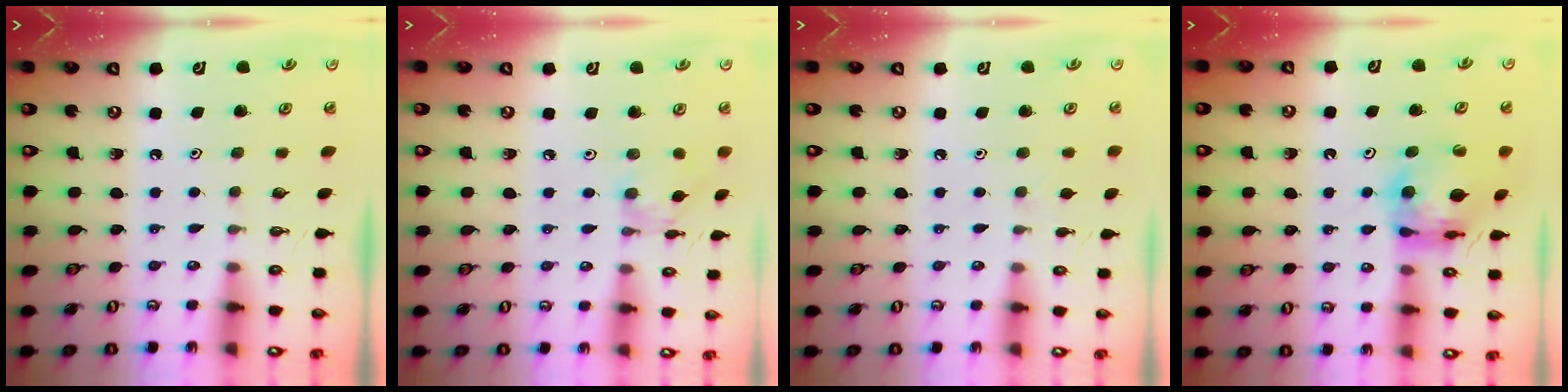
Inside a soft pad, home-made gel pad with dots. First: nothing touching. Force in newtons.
{"total": 3.2, "press": 3.2, "slide": 0.4}
{"total": 2.9, "press": 2.8, "slide": 0.6}
{"total": 11.5, "press": 11.4, "slide": 1.4}